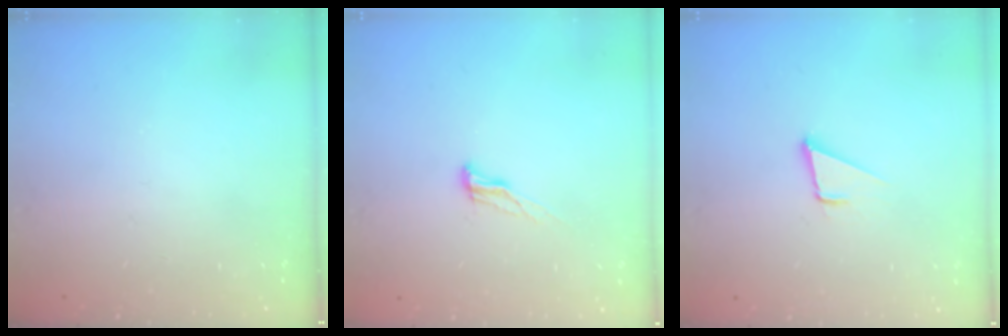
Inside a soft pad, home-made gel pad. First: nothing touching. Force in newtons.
{"total": 6.9, "press": 6.9, "slide": 0.9}
{"total": 3.4, "press": 2.5, "slide": 2.2}